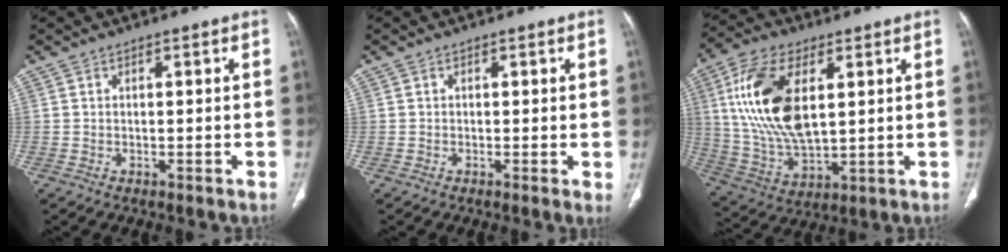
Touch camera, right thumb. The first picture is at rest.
{"total": 1.2, "force": [0.0, 0.2, 1.2], "torque": [-0.020, -0.005, -0.003]}
{"total": 18.7, "force": [4.6, 9.4, 15.5], "torque": [-0.303, -0.013, 0.093]}